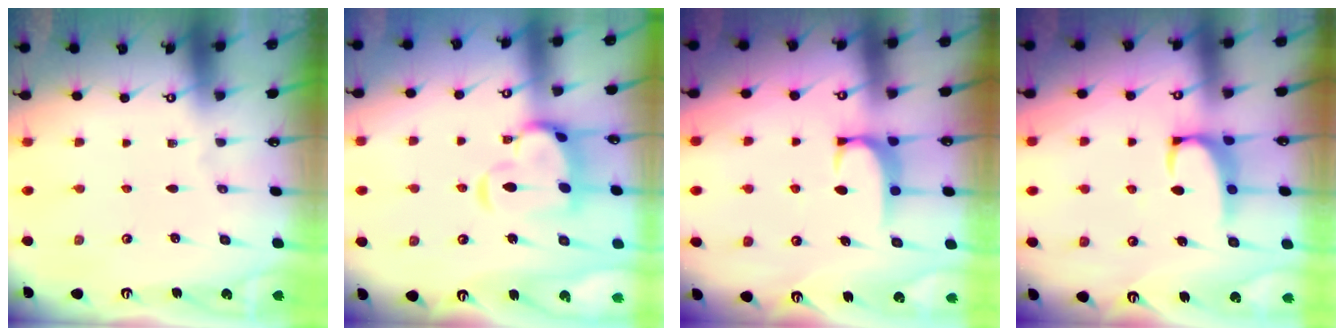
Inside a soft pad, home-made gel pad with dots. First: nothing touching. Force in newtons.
{"total": 7.8, "press": 7.7, "slide": 1.3}
{"total": 1.9, "press": 1.8, "slide": 0.5}
{"total": 2.5, "press": 2.4, "slide": 0.7}